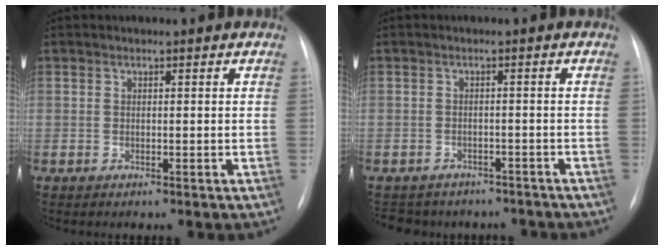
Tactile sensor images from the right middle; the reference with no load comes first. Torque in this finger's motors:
{"motor_torque": [0.22, -0.34, 0.07, 0.04]}